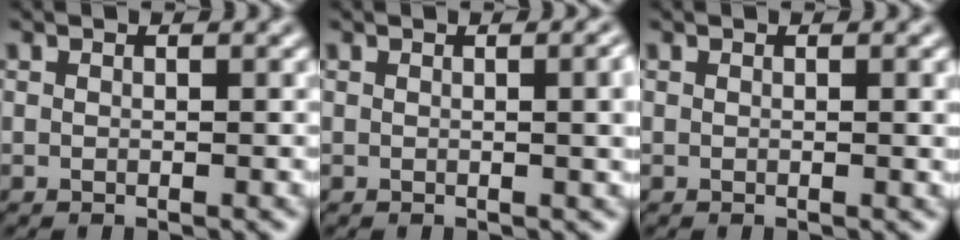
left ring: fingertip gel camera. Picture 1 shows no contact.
{"total": 2.9, "force": [0.2, 1.0, 2.8], "torque": [-0.026, 0.006, 0.000]}
{"total": 0.6, "force": [0.0, 0.1, 0.6], "torque": [-0.007, 0.000, 0.000]}